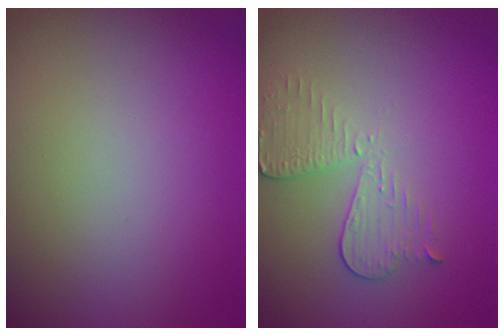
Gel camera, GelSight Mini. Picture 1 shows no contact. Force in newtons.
{"total": 2.9, "press": 2.6, "slide": 1.4}